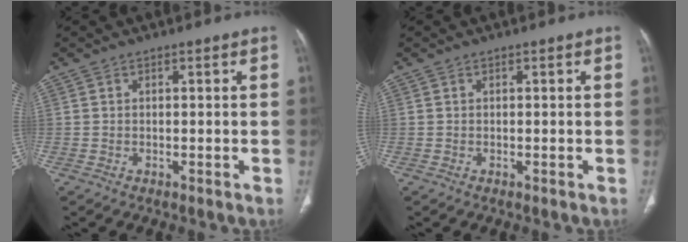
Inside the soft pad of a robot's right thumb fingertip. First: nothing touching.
{"total": 0.0}